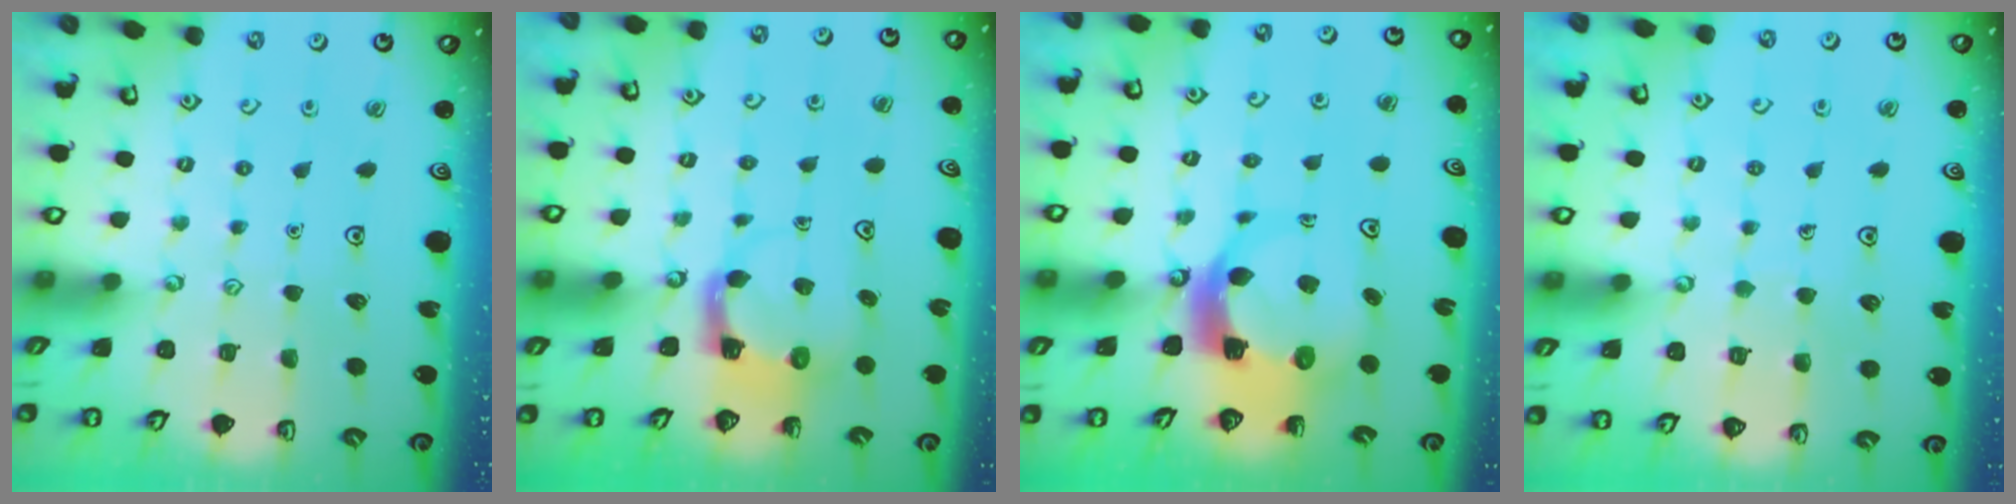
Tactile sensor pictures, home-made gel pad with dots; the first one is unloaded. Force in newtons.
{"total": 3.8, "press": 3.7, "slide": 0.6}
{"total": 7.1, "press": 7.0, "slide": 1.1}
{"total": 3.7, "press": 3.7, "slide": 0.2}